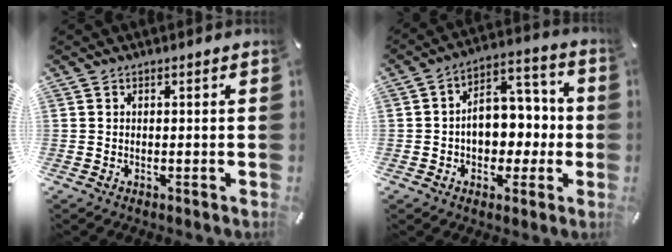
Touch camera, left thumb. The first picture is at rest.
{"total": 11.1, "force": [-0.9, 8.8, 6.7], "torque": [-0.077, 0.004, -0.013]}